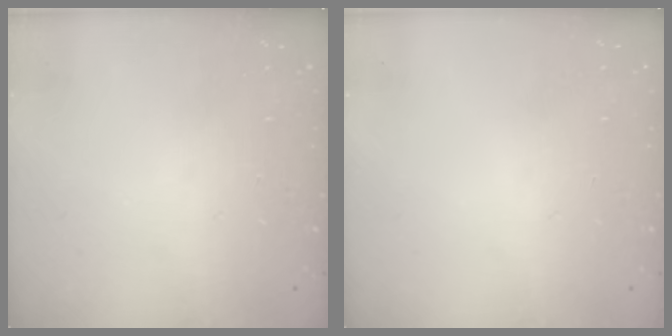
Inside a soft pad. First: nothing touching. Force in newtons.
{"total": 0.0}